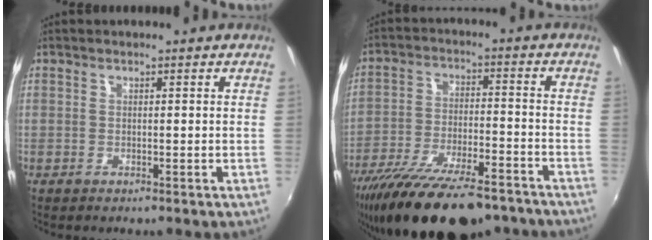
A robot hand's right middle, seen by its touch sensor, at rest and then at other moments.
{"total": 22.4, "force": [-17.5, 6.9, 12.2], "torque": [-0.228, -0.040, -0.266]}